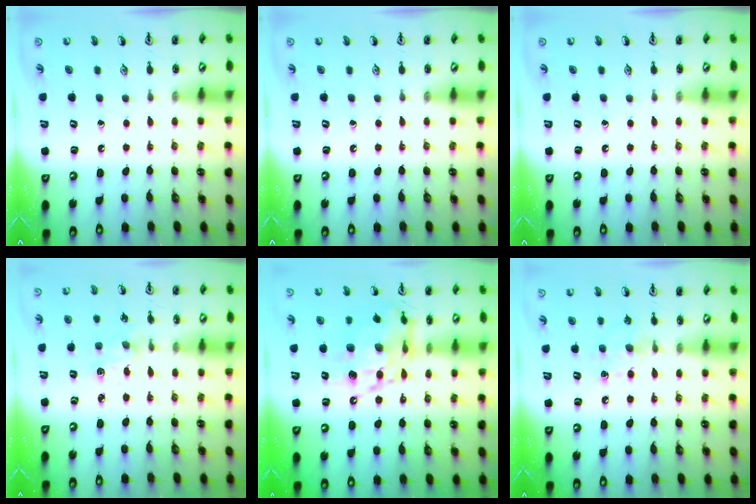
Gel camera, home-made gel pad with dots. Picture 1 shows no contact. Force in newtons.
{"total": 0.0}
{"total": 0.0}
{"total": 2.0, "press": 2.0, "slide": 0.4}
{"total": 14.3, "press": 14.3, "slide": 1.4}
{"total": 7.7, "press": 7.6, "slide": 0.8}